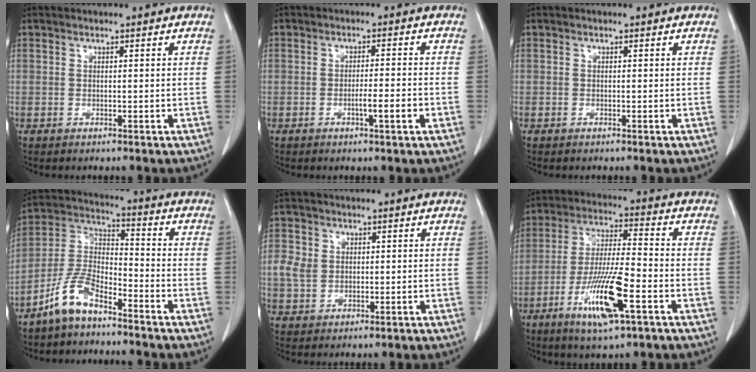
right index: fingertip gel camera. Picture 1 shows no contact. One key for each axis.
{"total": 3.8, "fx": -1.4, "fy": 0.0, "fz": 3.5, "tx": -0.054, "ty": -0.002, "tz": -0.022}
{"total": 0.0}
{"total": 8.6, "fx": -6.4, "fy": 2.8, "fz": 5.0, "tx": -0.119, "ty": 0.007, "tz": -0.130}
{"total": 4.4, "fx": 0.6, "fy": 3.7, "fz": 2.3, "tx": -0.044, "ty": 0.005, "tz": 0.014}
{"total": 13.1, "fx": -5.6, "fy": 1.7, "fz": 11.8, "tx": -0.226, "ty": -0.016, "tz": -0.099}